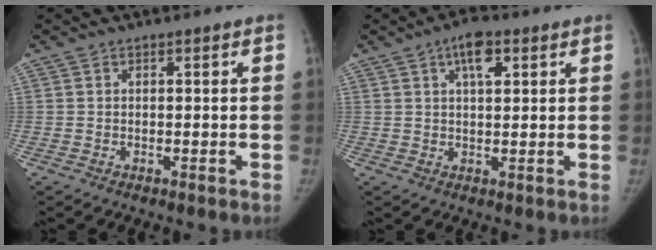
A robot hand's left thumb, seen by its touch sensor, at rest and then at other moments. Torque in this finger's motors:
{"motor_torque": [-0.13, 0.20, 0.61, -0.28, 0.15]}